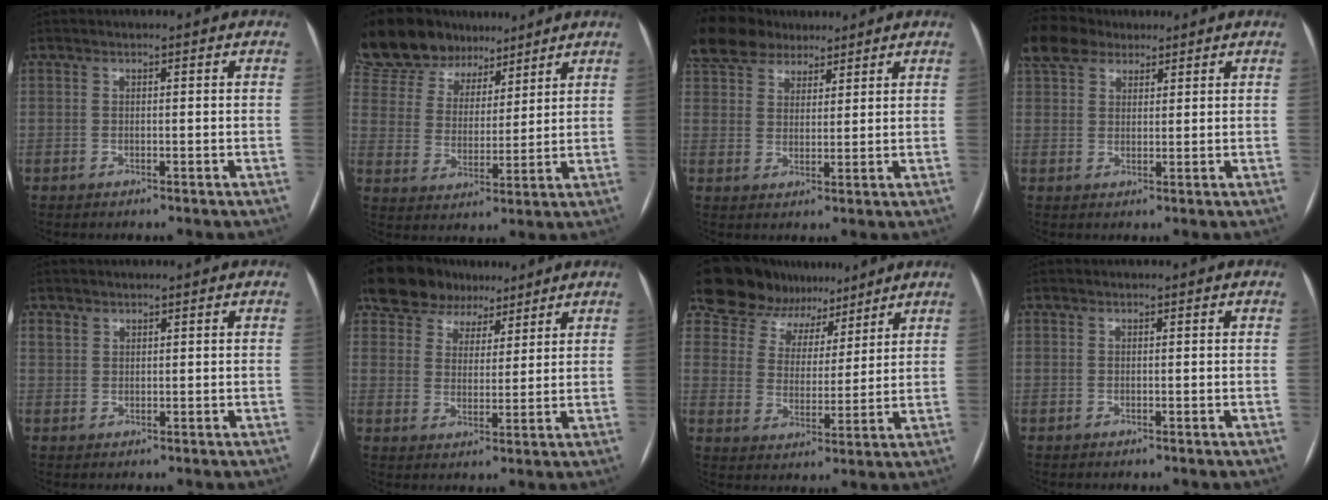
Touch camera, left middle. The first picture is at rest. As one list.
[{"total": 16.4, "force": [13.3, 8.1, 5.0], "torque": [-0.113, 0.043, 0.238]}, {"total": 10.5, "force": [8.4, 5.4, 3.3], "torque": [-0.069, 0.039, 0.155]}, {"total": 7.7, "force": [5.9, 4.0, 2.7], "torque": [-0.064, 0.034, 0.116]}, {"total": 1.2, "force": [0.9, 0.8, 0.1], "torque": [0.002, 0.003, 0.017]}, {"total": 9.7, "force": [7.3, 5.8, 2.6], "torque": [-0.037, 0.028, 0.121]}, {"total": 12.6, "force": [10.4, 6.8, 2.1], "torque": [-0.038, 0.023, 0.169]}, {"total": 0.0}]